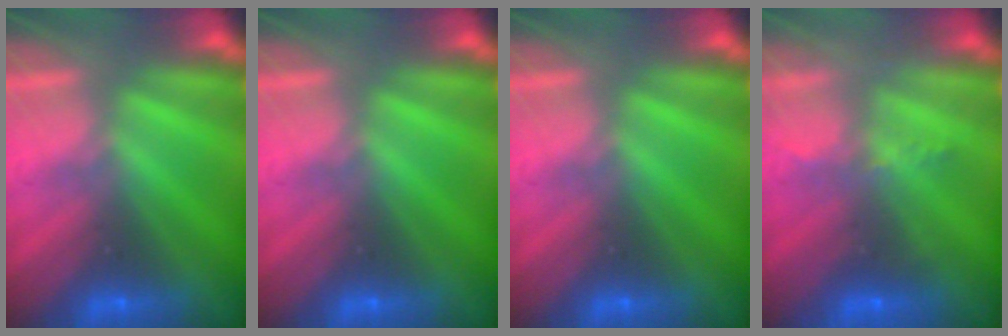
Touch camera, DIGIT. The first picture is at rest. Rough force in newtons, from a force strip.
{"total": 0.0}
{"total": 0.0}
{"total": 2.3}